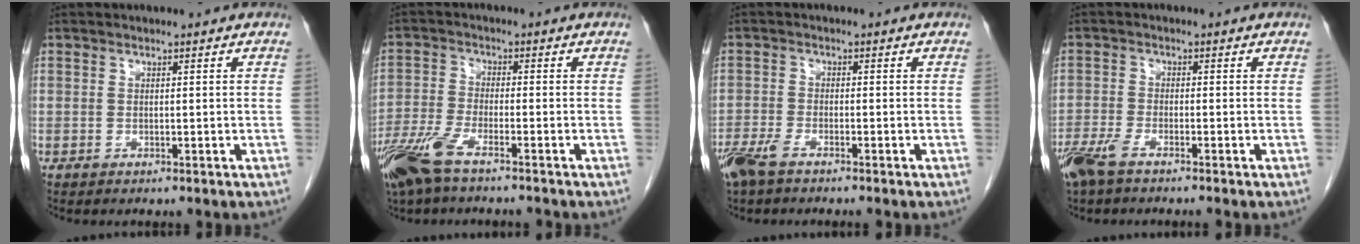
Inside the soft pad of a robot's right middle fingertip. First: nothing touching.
{"total": 8.4, "force": [-6.2, 1.6, 5.5], "torque": [-0.120, -0.018, -0.120]}
{"total": 4.6, "force": [-3.5, 1.0, 2.8], "torque": [-0.061, -0.008, -0.066]}
{"total": 5.0, "force": [-3.8, 0.8, 3.2], "torque": [-0.068, -0.010, -0.074]}